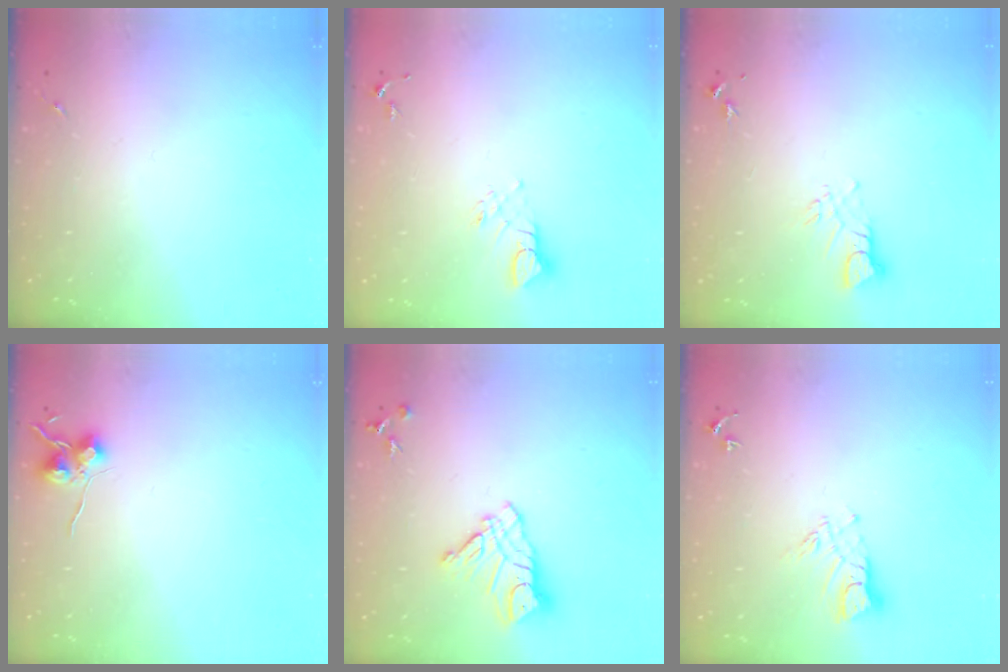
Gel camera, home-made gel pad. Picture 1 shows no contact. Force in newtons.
{"total": 3.8, "press": 3.8, "slide": 0.3}
{"total": 3.9, "press": 3.9, "slide": 0.4}
{"total": 6.9, "press": 6.9, "slide": 0.6}
{"total": 11.6, "press": 11.6, "slide": 0.7}
{"total": 7.7, "press": 7.7, "slide": 0.7}